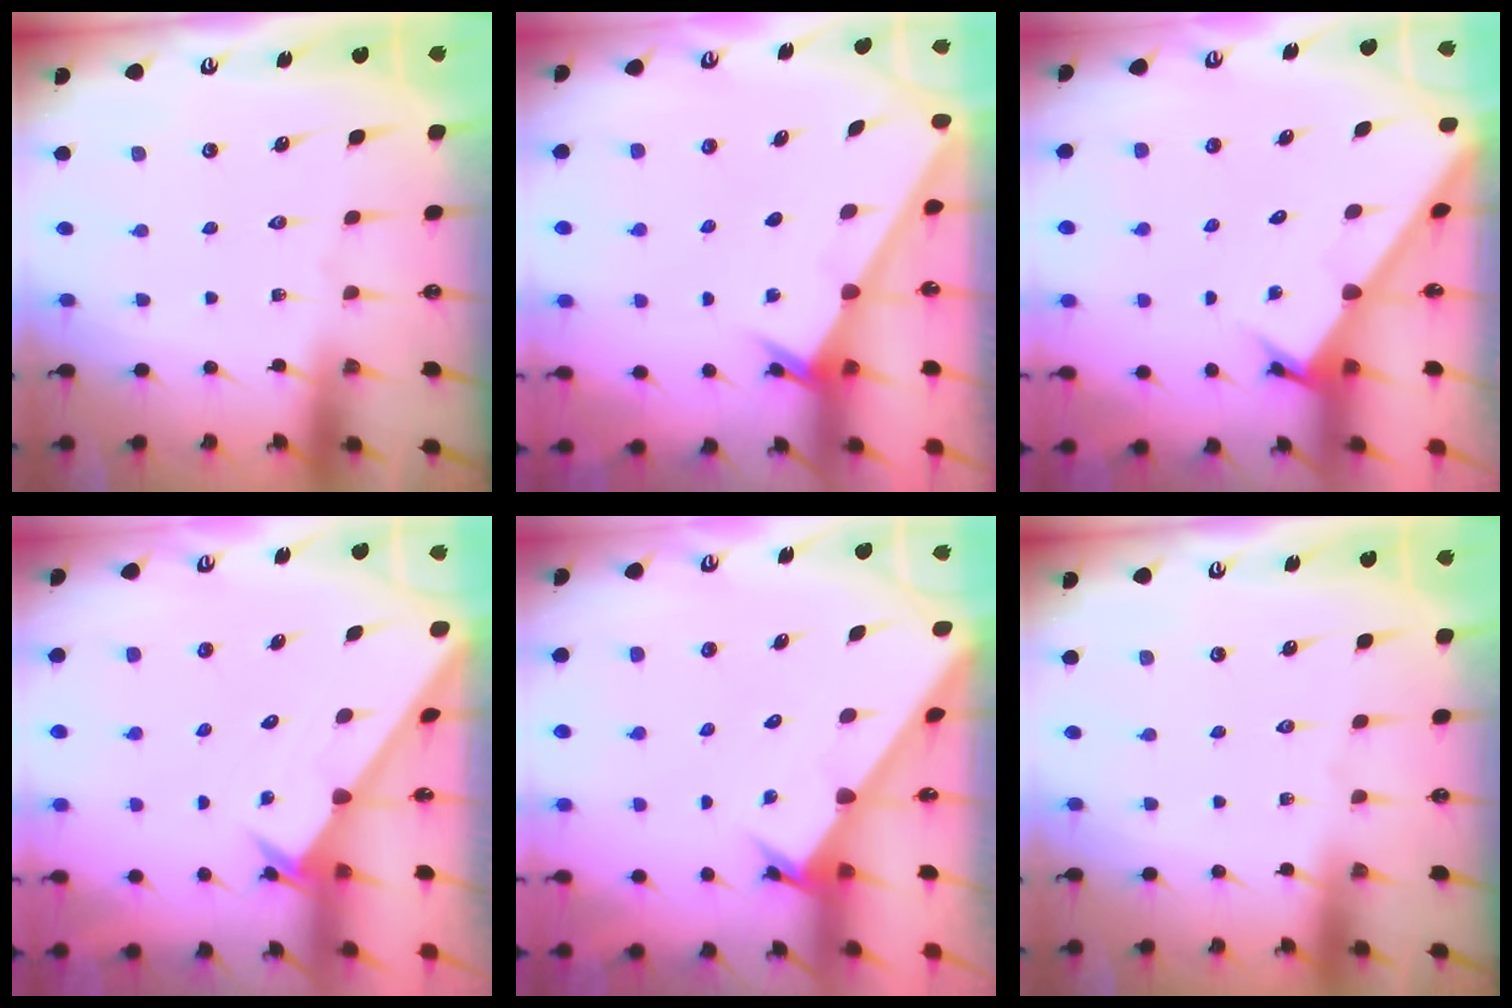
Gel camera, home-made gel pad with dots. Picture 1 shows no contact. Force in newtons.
{"total": 2.5, "press": 2.5, "slide": 0.2}
{"total": 2.7, "press": 2.7, "slide": 0.2}
{"total": 2.1, "press": 2.1, "slide": 0.1}
{"total": 2.8, "press": 2.7, "slide": 0.3}
{"total": 0.0}